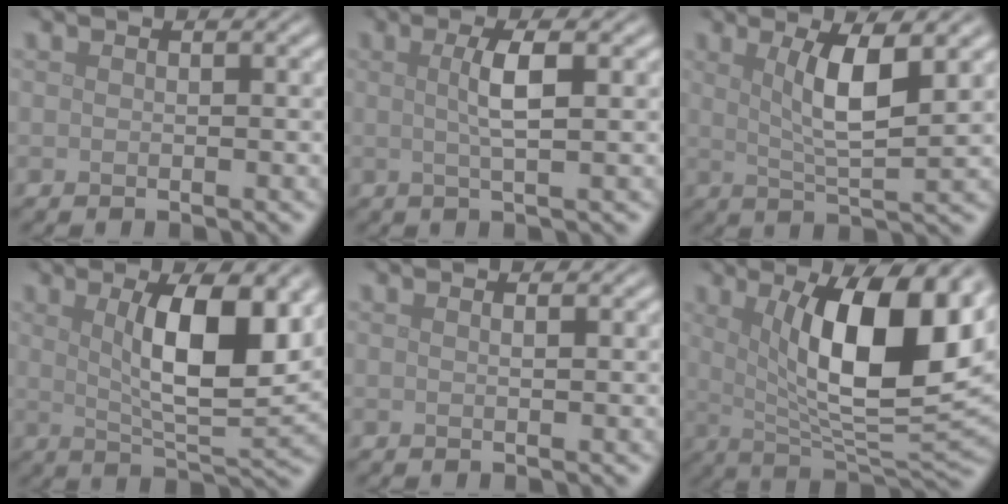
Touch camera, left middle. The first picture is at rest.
{"total": 3.0, "force": [0.6, 0.6, 2.9], "torque": [-0.049, 0.005, 0.005]}
{"total": 5.0, "force": [1.6, 1.1, 4.6], "torque": [-0.084, -0.004, 0.031]}
{"total": 8.9, "force": [2.2, 2.6, 8.2], "torque": [-0.127, -0.008, 0.042]}
{"total": 0.8, "force": [0.4, 0.3, 0.6], "torque": [-0.004, 0.001, 0.000]}
{"total": 12.4, "force": [3.2, 3.9, 11.4], "torque": [-0.163, -0.004, 0.052]}